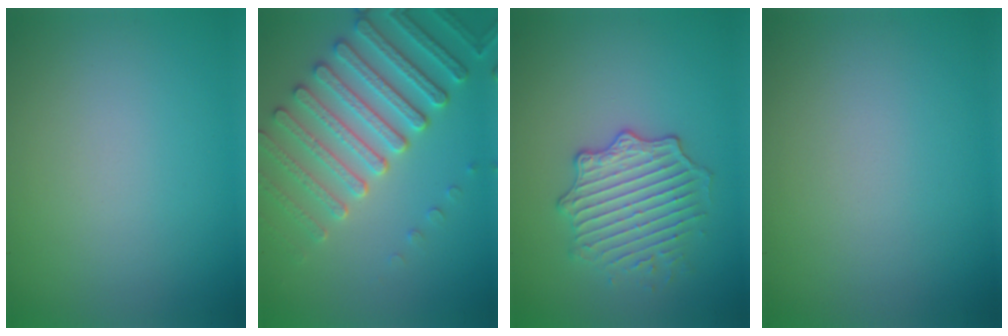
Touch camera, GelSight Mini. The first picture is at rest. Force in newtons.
{"total": 6.3, "press": 5.5, "slide": 3.1}
{"total": 4.0, "press": 3.5, "slide": 1.8}
{"total": 0.0}